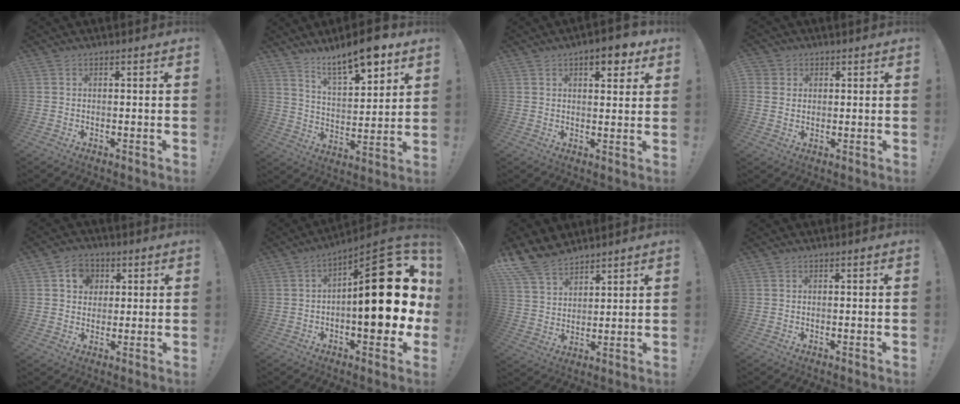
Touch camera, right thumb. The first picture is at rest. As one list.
[{"total": 13.6, "force": [10.0, 3.8, 8.4], "torque": [-0.129, -0.062, 0.168]}, {"total": 7.2, "force": [4.2, 2.9, 5.0], "torque": [-0.048, -0.021, 0.066]}, {"total": 4.3, "force": [1.4, 3.9, 1.3], "torque": [-0.018, -0.004, 0.027]}, {"total": 8.6, "force": [2.8, 7.5, 3.2], "torque": [-0.043, -0.007, 0.056]}, {"total": 23.1, "force": [0.9, 9.2, 21.2], "torque": [-0.272, -0.003, 0.017]}, {"total": 11.3, "force": [9.1, 5.6, 3.7], "torque": [-0.072, -0.062, 0.178]}, {"total": 0.0}]